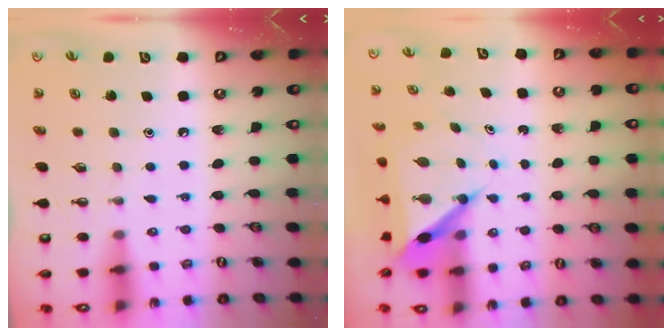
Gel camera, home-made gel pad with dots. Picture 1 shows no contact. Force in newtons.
{"total": 7.1, "press": 7.1, "slide": 0.6}